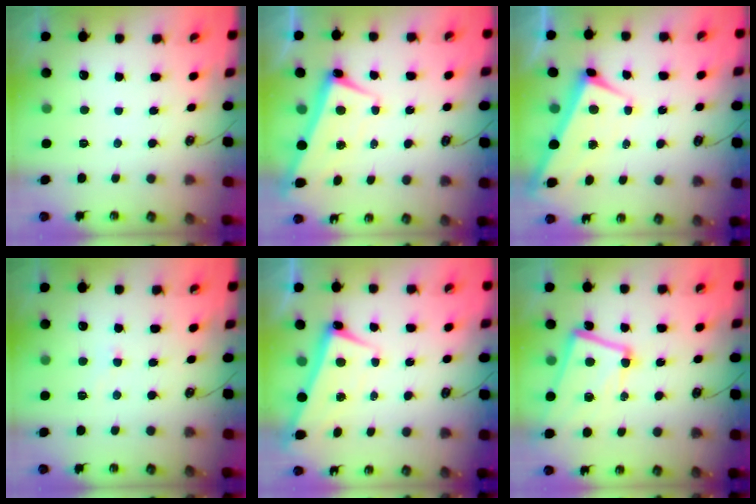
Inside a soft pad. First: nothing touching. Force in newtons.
{"total": 2.7, "press": 2.7, "slide": 0.5}
{"total": 1.0, "press": 0.7, "slide": 0.8}
{"total": 2.4, "press": 2.3, "slide": 0.7}
{"total": 2.7, "press": 2.6, "slide": 0.6}
{"total": 10.0, "press": 9.8, "slide": 2.2}